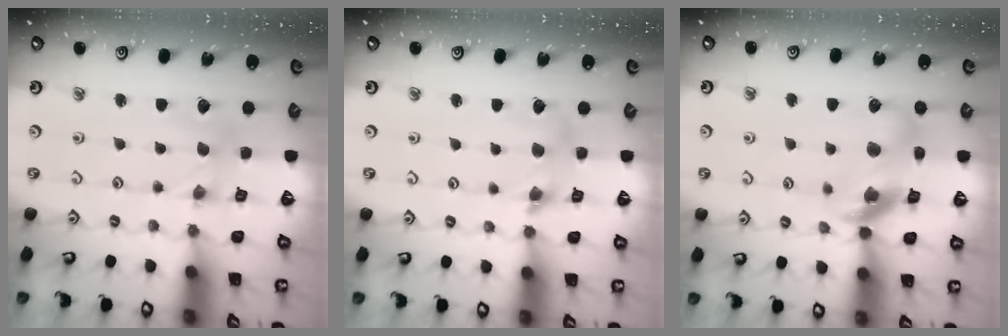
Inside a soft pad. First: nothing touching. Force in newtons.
{"total": 7.8, "press": 7.7, "slide": 0.9}
{"total": 14.1, "press": 14.0, "slide": 1.7}